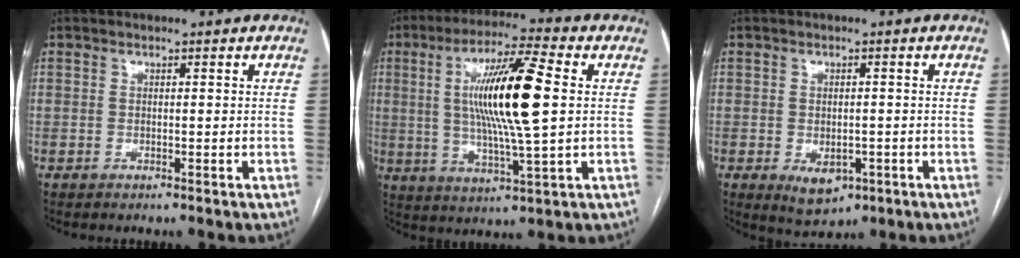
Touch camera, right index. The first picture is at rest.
{"total": 15.3, "force": [2.0, 0.7, 15.1], "torque": [-0.281, 0.003, 0.033]}
{"total": 5.0, "force": [-1.9, 3.0, 3.5], "torque": [-0.054, -0.004, -0.015]}